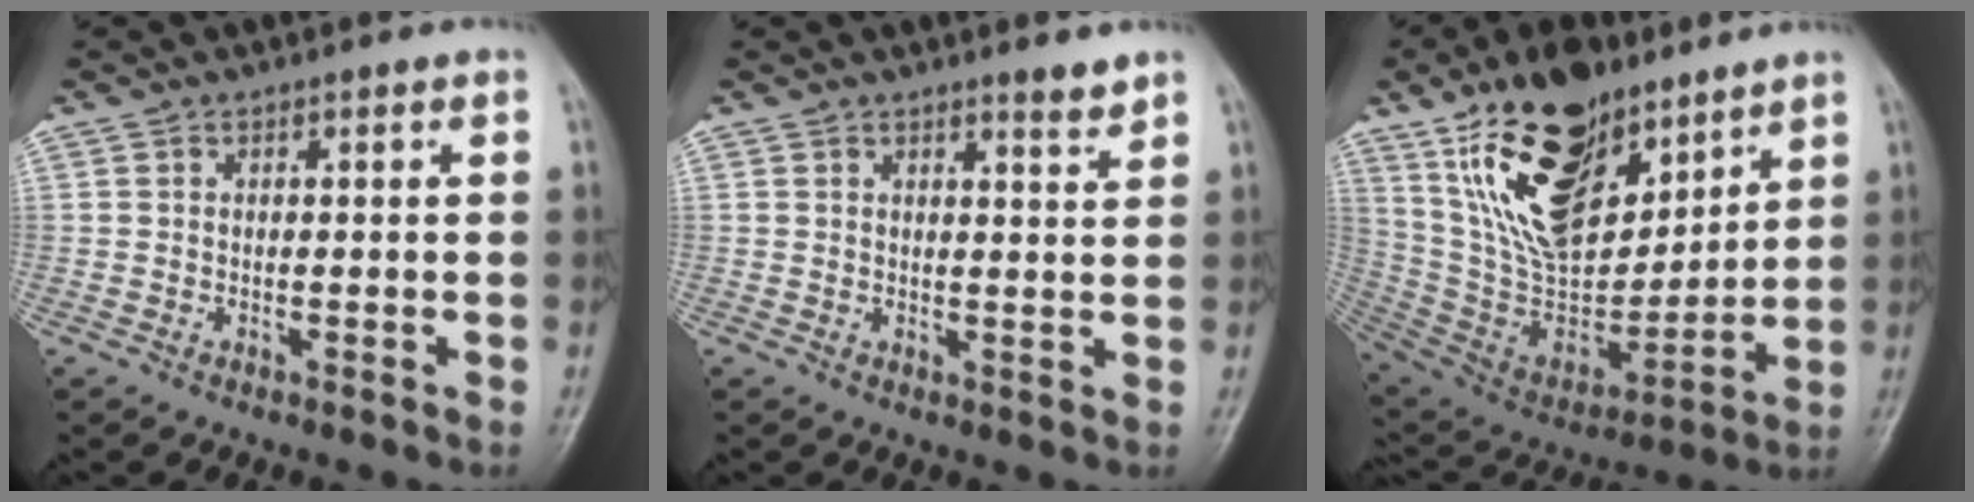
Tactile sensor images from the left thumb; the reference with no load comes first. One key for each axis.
{"total": 2.7, "fx": 2.2, "fy": 0.2, "fz": 1.4, "tx": -0.017, "ty": -0.022, "tz": 0.033}
{"total": 24.0, "fx": 13.6, "fy": 12.3, "fz": 15.5, "tx": -0.232, "ty": -0.063, "tz": 0.258}